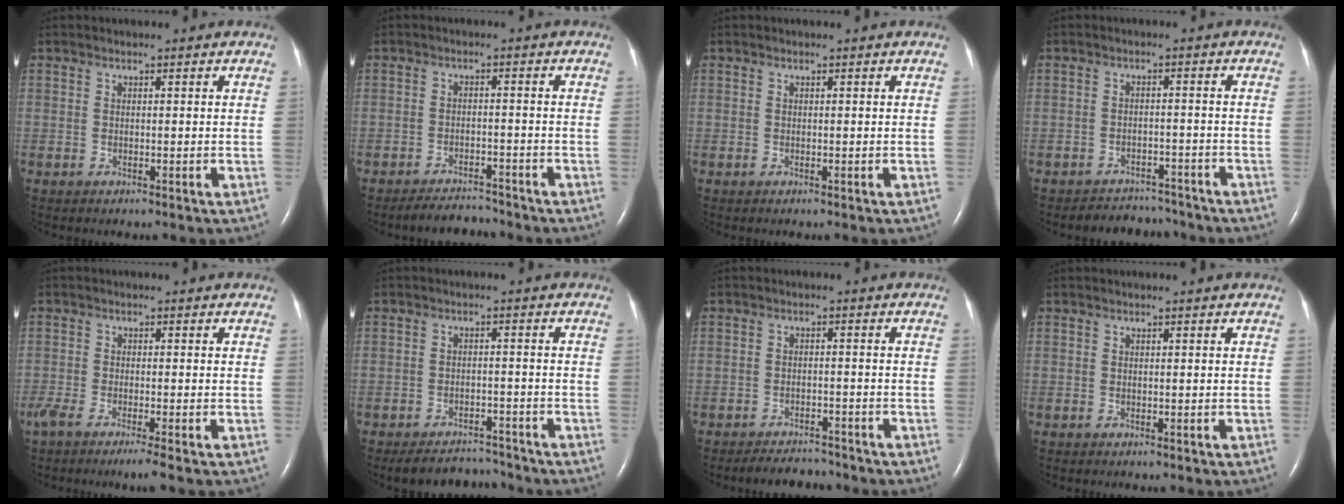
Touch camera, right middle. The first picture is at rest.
{"total": 4.2, "force": [-4.2, 0.8, 0.3], "torque": [-0.010, -0.012, -0.068]}
{"total": 0.0}
{"total": 5.8, "force": [-5.5, 1.8, -0.5], "torque": [0.009, 0.012, -0.076]}
{"total": 4.8, "force": [-3.5, 0.0, 3.3], "torque": [-0.059, -0.014, -0.062]}
{"total": 5.7, "force": [-5.5, 1.3, 0.3], "torque": [-0.002, 0.003, -0.086]}
{"total": 4.4, "force": [-4.2, 1.1, 0.6], "torque": [-0.012, -0.010, -0.067]}
{"total": 0.0}